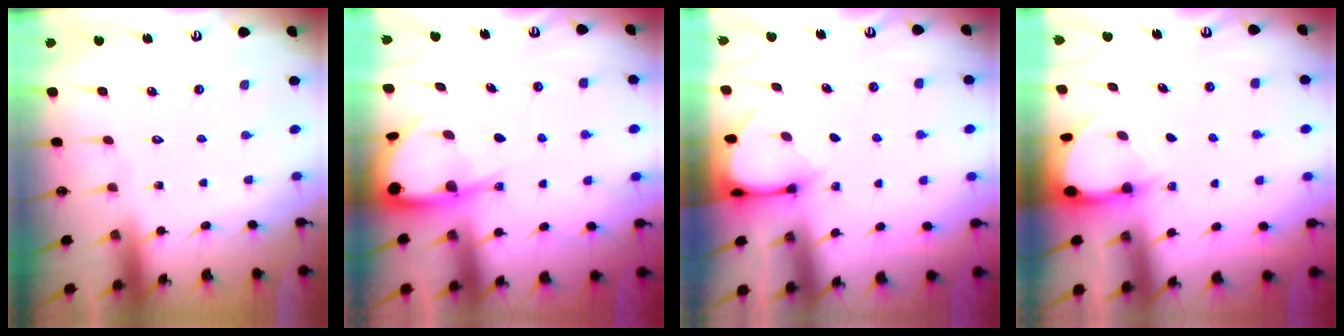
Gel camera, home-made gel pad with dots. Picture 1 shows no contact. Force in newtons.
{"total": 7.8, "press": 7.7, "slide": 0.8}
{"total": 3.4, "press": 3.3, "slide": 0.3}
{"total": 3.0, "press": 3.0, "slide": 0.4}